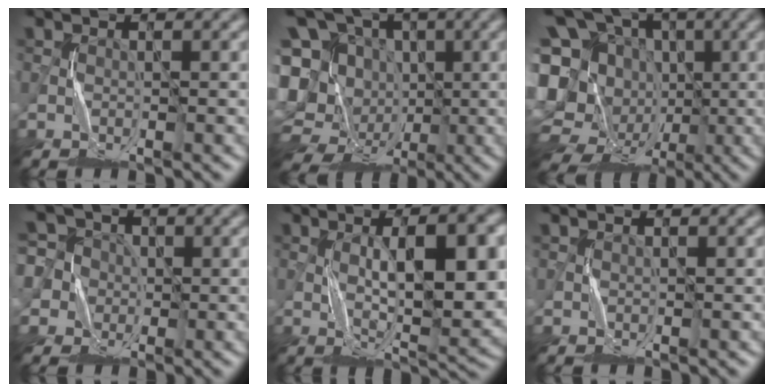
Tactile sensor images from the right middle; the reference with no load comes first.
{"total": 15.3, "force": [-3.8, 13.5, 6.1], "torque": [-0.150, 0.006, -0.064]}
{"total": 15.2, "force": [-2.3, 13.1, 7.3], "torque": [-0.172, 0.007, -0.029]}
{"total": 7.0, "force": [0.5, 6.9, 1.4], "torque": [-0.038, 0.040, -0.024]}
{"total": 9.6, "force": [0.8, 3.2, 9.0], "torque": [-0.136, -0.003, 0.021]}
{"total": 0.5, "force": [0.3, -0.4, -0.3], "torque": [0.006, -0.001, 0.007]}